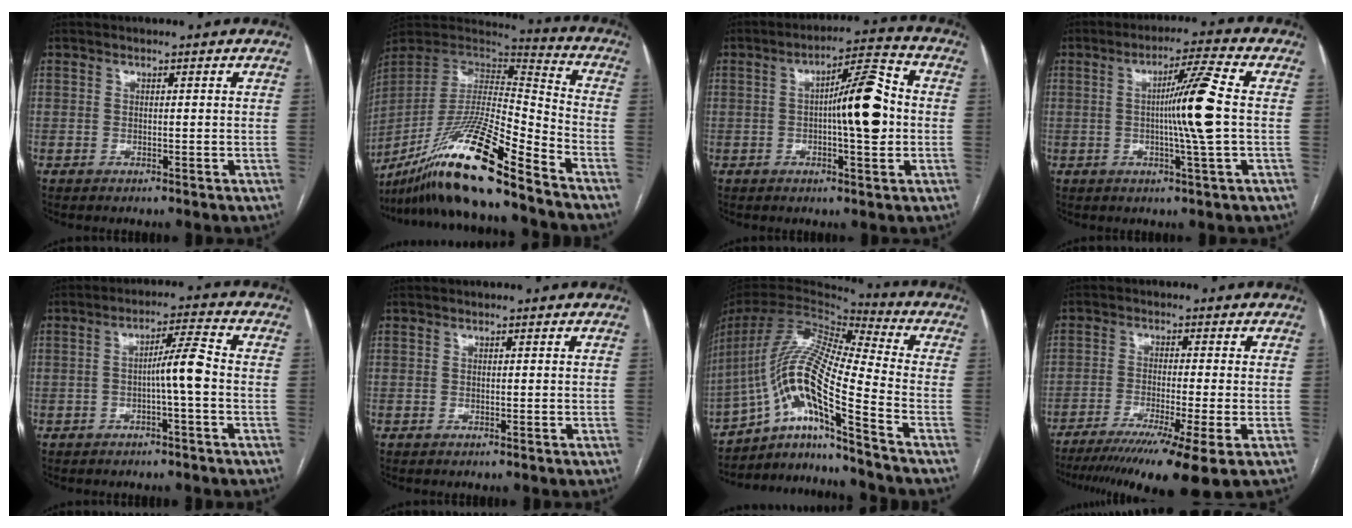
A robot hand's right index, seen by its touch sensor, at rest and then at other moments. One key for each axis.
{"total": 21.5, "fx": -16.1, "fy": 0.6, "fz": 14.2, "tx": -0.292, "ty": -0.023, "tz": -0.302}
{"total": 10.2, "fx": -0.3, "fy": 1.8, "fz": 10.1, "tx": -0.156, "ty": 0.020, "tz": -0.008}
{"total": 9.4, "fx": -0.1, "fy": -1.3, "fz": 9.3, "tx": -0.157, "ty": -0.001, "tz": -0.003}
{"total": 5.4, "fx": -1.1, "fy": -0.2, "fz": 5.2, "tx": -0.084, "ty": 0.015, "tz": -0.017}
{"total": 0.0}
{"total": 17.2, "fx": -10.0, "fy": 0.0, "fz": 13.9, "tx": -0.291, "ty": 0.009, "tz": -0.183}
{"total": 14.3, "fx": -10.1, "fy": -0.9, "fz": 10.0, "tx": -0.139, "ty": -0.036, "tz": -0.159}